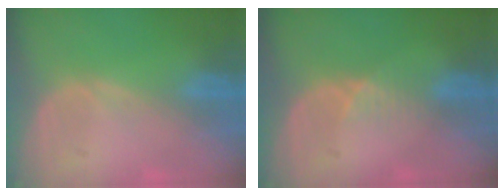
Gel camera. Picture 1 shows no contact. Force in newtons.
{"total": 2.3, "press": 1.8, "slide": 1.4}